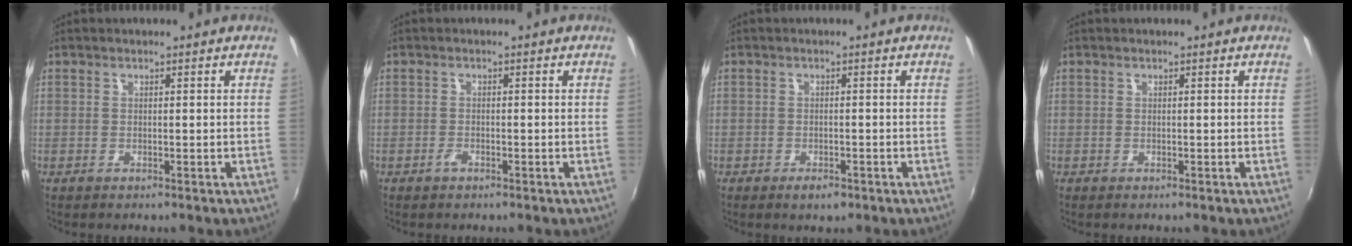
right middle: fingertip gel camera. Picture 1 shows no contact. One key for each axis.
{"total": 1.3, "fx": -1.0, "fy": 0.6, "fz": 0.7, "tx": -0.015, "ty": -0.002, "tz": -0.020}
{"total": 1.8, "fx": -1.2, "fy": 0.7, "fz": 1.1, "tx": -0.022, "ty": -0.006, "tz": -0.022}
{"total": 0.5, "fx": 0.2, "fy": -0.5, "fz": -0.1, "tx": 0.003, "ty": 0.000, "tz": 0.003}